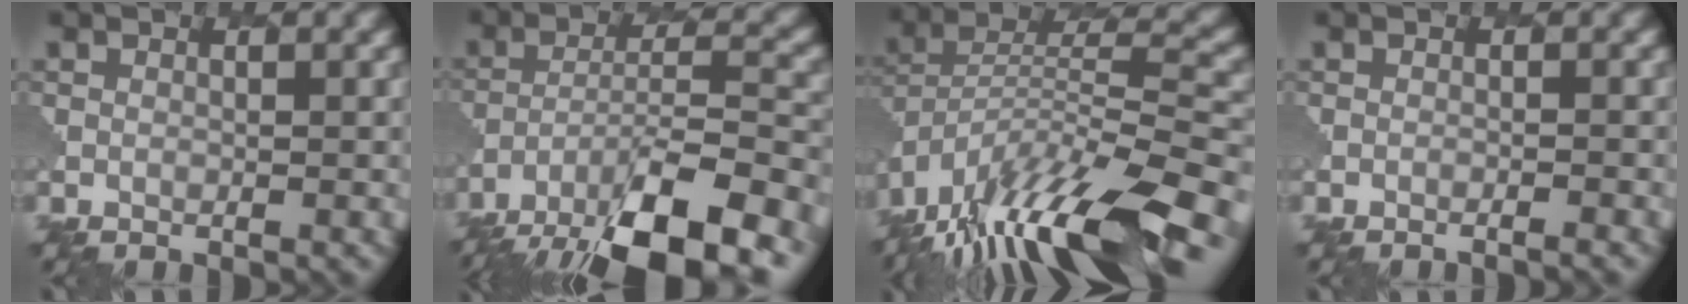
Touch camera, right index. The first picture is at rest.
{"total": 11.9, "force": [-8.3, 3.6, 7.7], "torque": [-0.131, 0.005, -0.142]}
{"total": 14.3, "force": [-10.2, 3.6, 9.5], "torque": [-0.179, 0.017, -0.174]}
{"total": 1.3, "force": [-1.1, 0.1, 0.7], "torque": [0.003, 0.006, -0.023]}